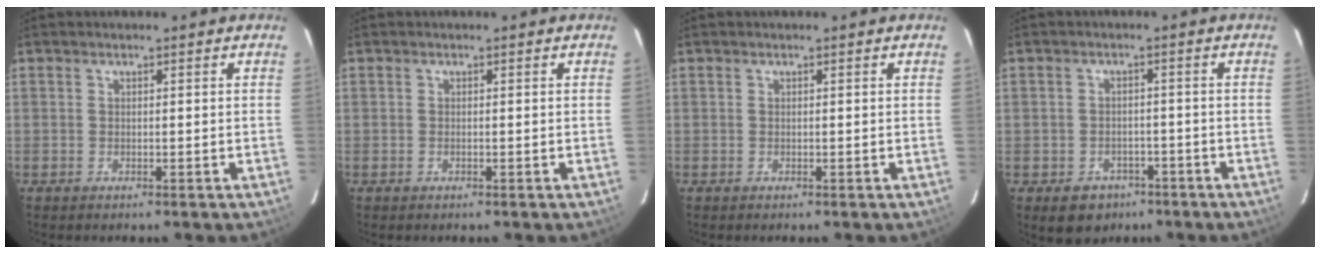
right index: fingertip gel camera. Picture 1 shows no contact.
{"total": 0.0}
{"total": 0.0}
{"total": 6.3, "force": [-3.4, 5.1, 1.3], "torque": [-0.033, 0.021, -0.035]}